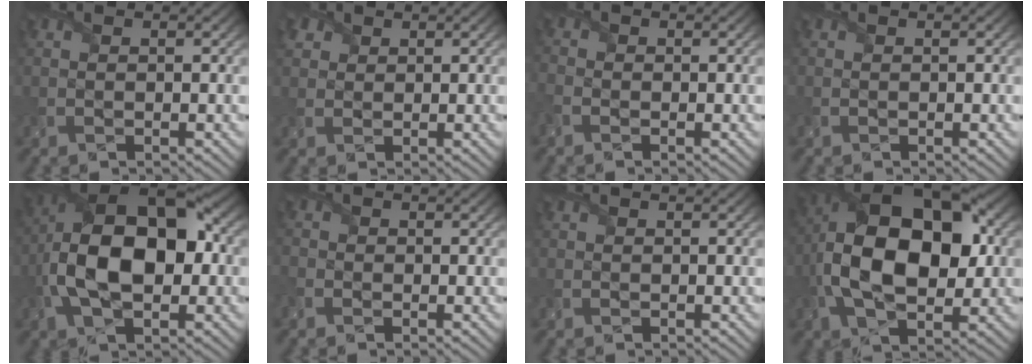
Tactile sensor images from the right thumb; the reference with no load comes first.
{"total": 2.0, "force": [1.3, 1.5, 0.2], "torque": [-0.014, 0.009, 0.024]}
{"total": 1.6, "force": [-1.1, 1.0, 0.6], "torque": [-0.027, -0.002, -0.033]}
{"total": 0.0}
{"total": 16.7, "force": [-1.1, 9.8, 13.6], "torque": [-0.248, 0.010, -0.033]}
{"total": 1.3, "force": [-0.9, 0.9, 0.2], "torque": [-0.014, -0.003, -0.024]}
{"total": 0.0}
{"total": 18.0, "force": [0.5, 10.6, 14.6], "torque": [-0.261, 0.016, -0.007]}